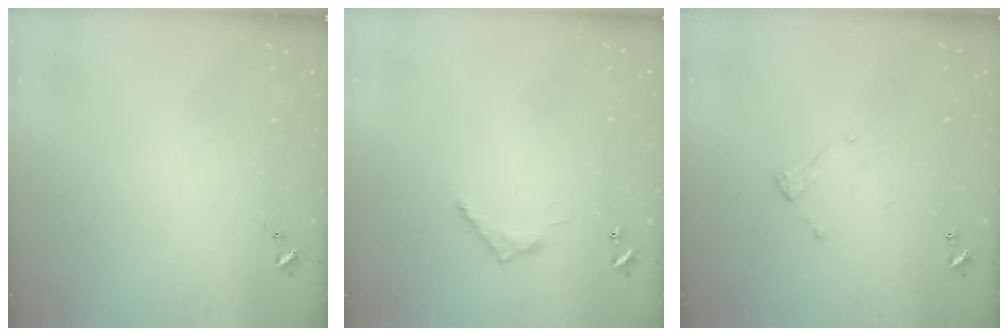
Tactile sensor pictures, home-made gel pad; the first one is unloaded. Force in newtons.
{"total": 6.3, "press": 6.3, "slide": 0.4}
{"total": 7.0, "press": 7.0, "slide": 0.4}